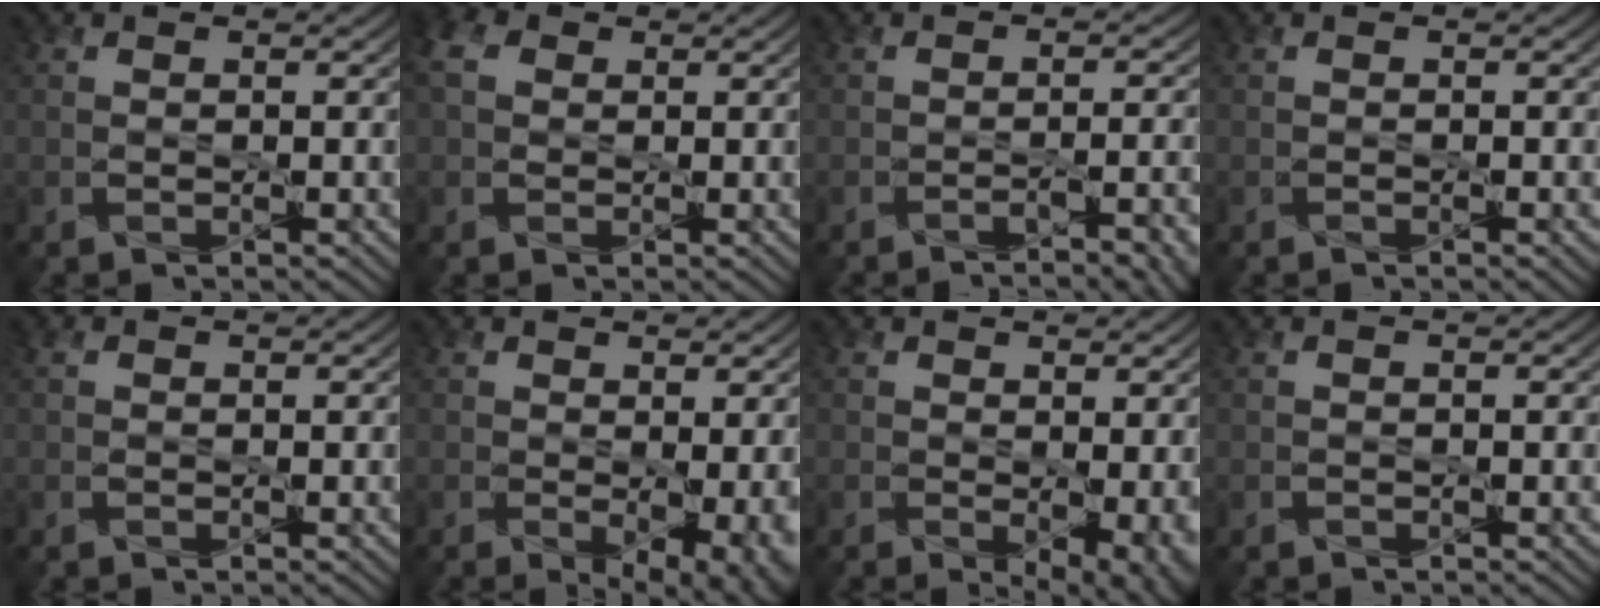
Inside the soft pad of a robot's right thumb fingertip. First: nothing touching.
{"total": 5.2, "force": [1.3, 4.0, 3.2], "torque": [-0.099, 0.011, 0.021]}
{"total": 4.7, "force": [-3.1, 0.9, 3.5], "torque": [-0.043, 0.000, -0.043]}
{"total": 0.6, "force": [-0.4, 0.0, 0.4], "torque": [-0.006, -0.003, -0.006]}
{"total": 1.1, "force": [0.4, 0.9, 0.6], "torque": [-0.014, 0.005, 0.005]}
{"total": 5.2, "force": [-0.4, 2.5, 4.6], "torque": [-0.067, -0.025, 0.012]}
{"total": 4.7, "force": [-0.2, 2.4, 4.1], "torque": [-0.063, -0.021, 0.011]}
{"total": 0.0}